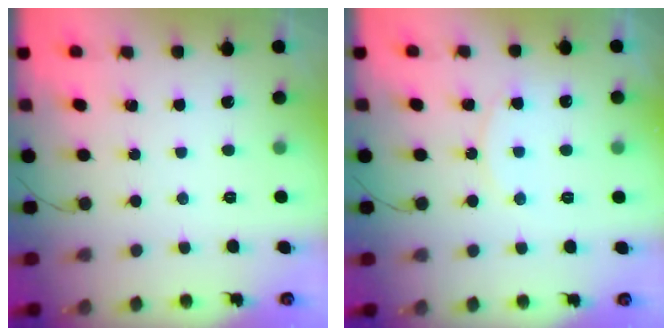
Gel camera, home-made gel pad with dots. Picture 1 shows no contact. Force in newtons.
{"total": 6.6, "press": 6.6, "slide": 0.7}